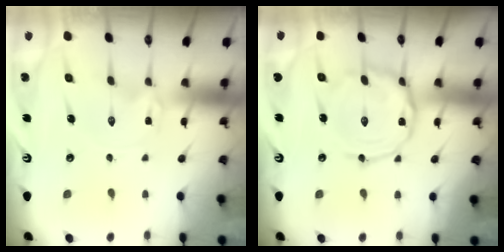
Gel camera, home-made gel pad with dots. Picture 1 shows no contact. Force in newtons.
{"total": 10.5, "press": 10.5, "slide": 0.6}